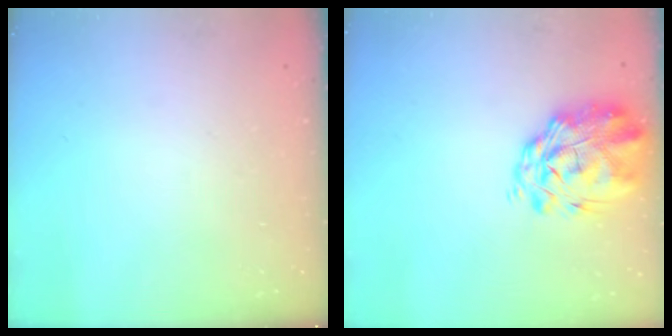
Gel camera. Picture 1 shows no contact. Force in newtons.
{"total": 3.1, "press": 2.7, "slide": 1.6}